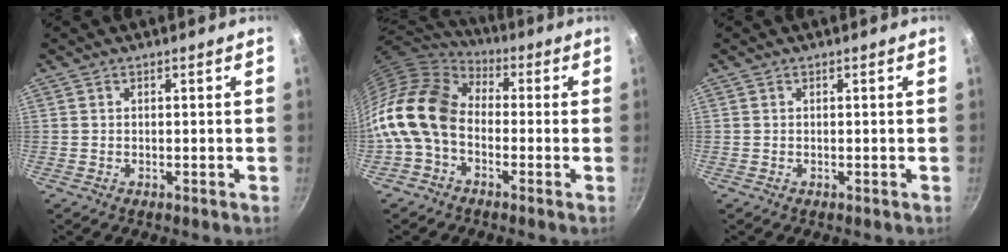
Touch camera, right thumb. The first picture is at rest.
{"total": 15.5, "force": [-2.6, 10.8, 10.8], "torque": [-0.191, 0.041, -0.074]}
{"total": 0.0}